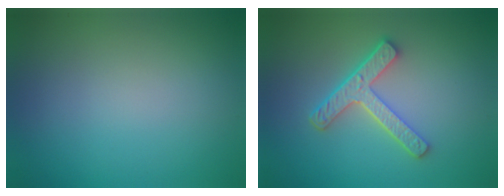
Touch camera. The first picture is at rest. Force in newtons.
{"total": 4.3, "press": 3.3, "slide": 2.8}